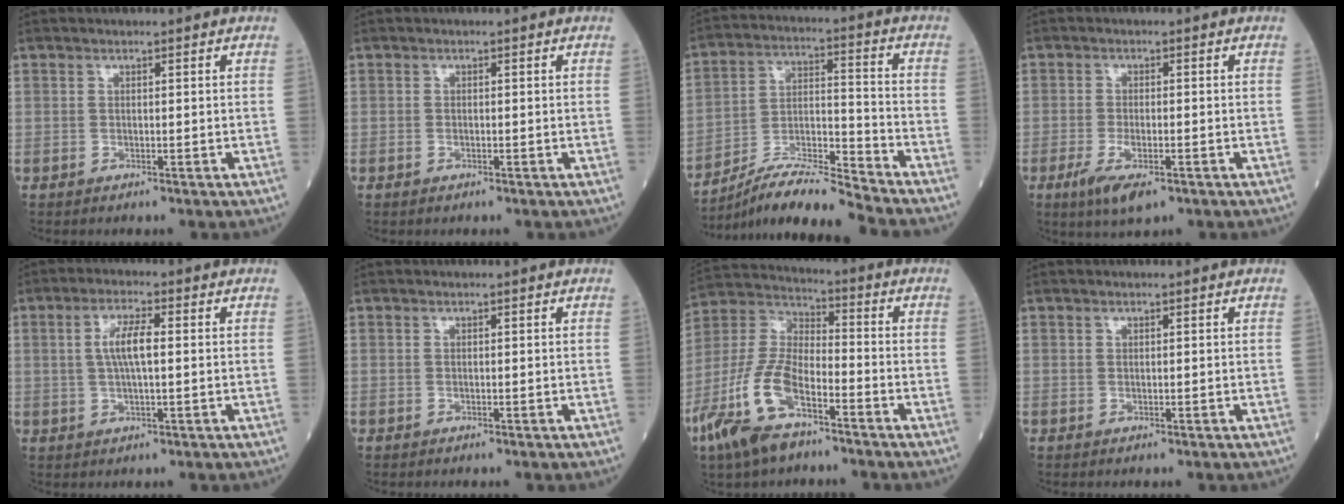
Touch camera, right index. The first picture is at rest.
{"total": 0.6, "force": [-0.2, 0.4, 0.4], "torque": [-0.008, 0.001, -0.002]}
{"total": 11.9, "force": [-11.1, -1.2, 4.1], "torque": [-0.074, 0.012, -0.202]}
{"total": 5.5, "force": [-2.8, 1.6, 4.5], "torque": [-0.085, -0.011, -0.043]}
{"total": 5.2, "force": [0.6, 0.9, 5.1], "torque": [-0.104, 0.006, 0.011]}
{"total": 0.0}
{"total": 13.8, "force": [-7.7, 5.0, 10.4], "torque": [-0.238, -0.009, -0.151]}
{"total": 0.0}